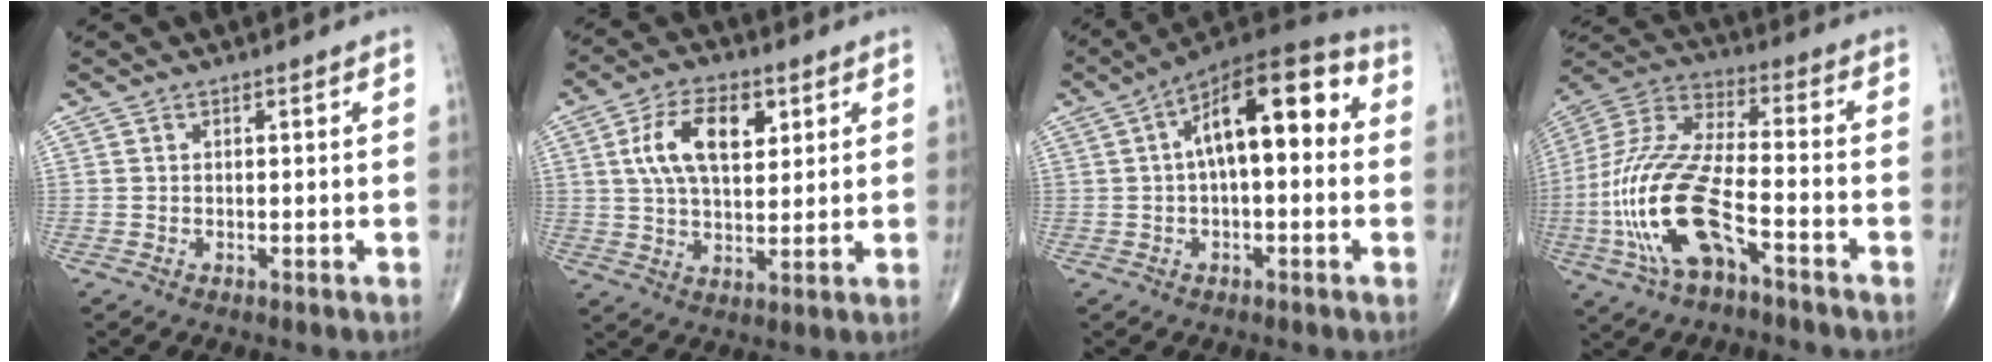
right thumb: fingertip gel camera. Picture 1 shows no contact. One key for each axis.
{"total": 11.7, "fx": 3.7, "fy": 6.3, "fz": 9.1, "tx": -0.151, "ty": -0.004, "tz": 0.066}
{"total": 16.1, "fx": 2.5, "fy": 7.1, "fz": 14.3, "tx": -0.199, "ty": 0.044, "tz": 0.028}
{"total": 20.6, "fx": -7.2, "fy": 8.0, "fz": 17.6, "tx": -0.396, "ty": 0.035, "tz": -0.129}